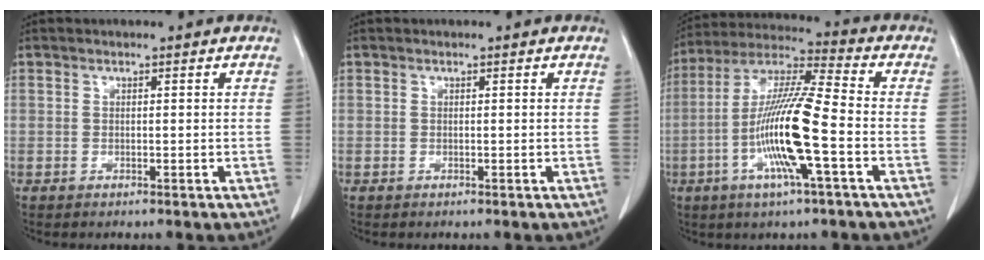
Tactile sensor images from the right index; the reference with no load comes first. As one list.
[{"total": 0.0}, {"total": 15.0, "force": [-3.9, 0.4, 14.5], "torque": [-0.288, -0.004, -0.081]}]